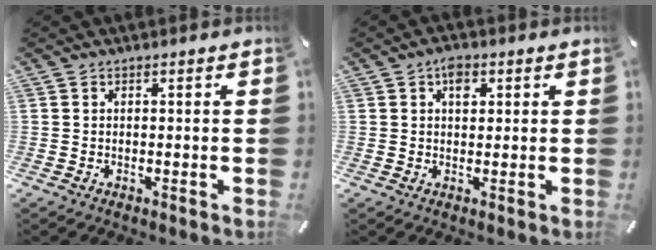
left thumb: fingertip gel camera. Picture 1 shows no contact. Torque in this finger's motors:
{"motor_torque": [0.79, 0.80, 0.31, -0.36, 0.12]}